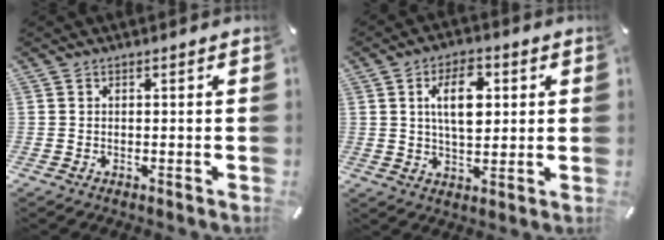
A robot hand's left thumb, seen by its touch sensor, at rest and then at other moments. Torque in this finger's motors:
{"motor_torque": [0.27, 0.35, 0.81, -0.68, 0.34]}